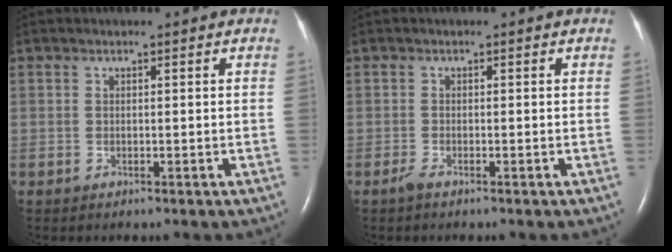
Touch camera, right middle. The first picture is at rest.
{"total": 0.9, "force": [-0.7, 0.0, 0.6], "torque": [-0.022, -0.004, -0.017]}